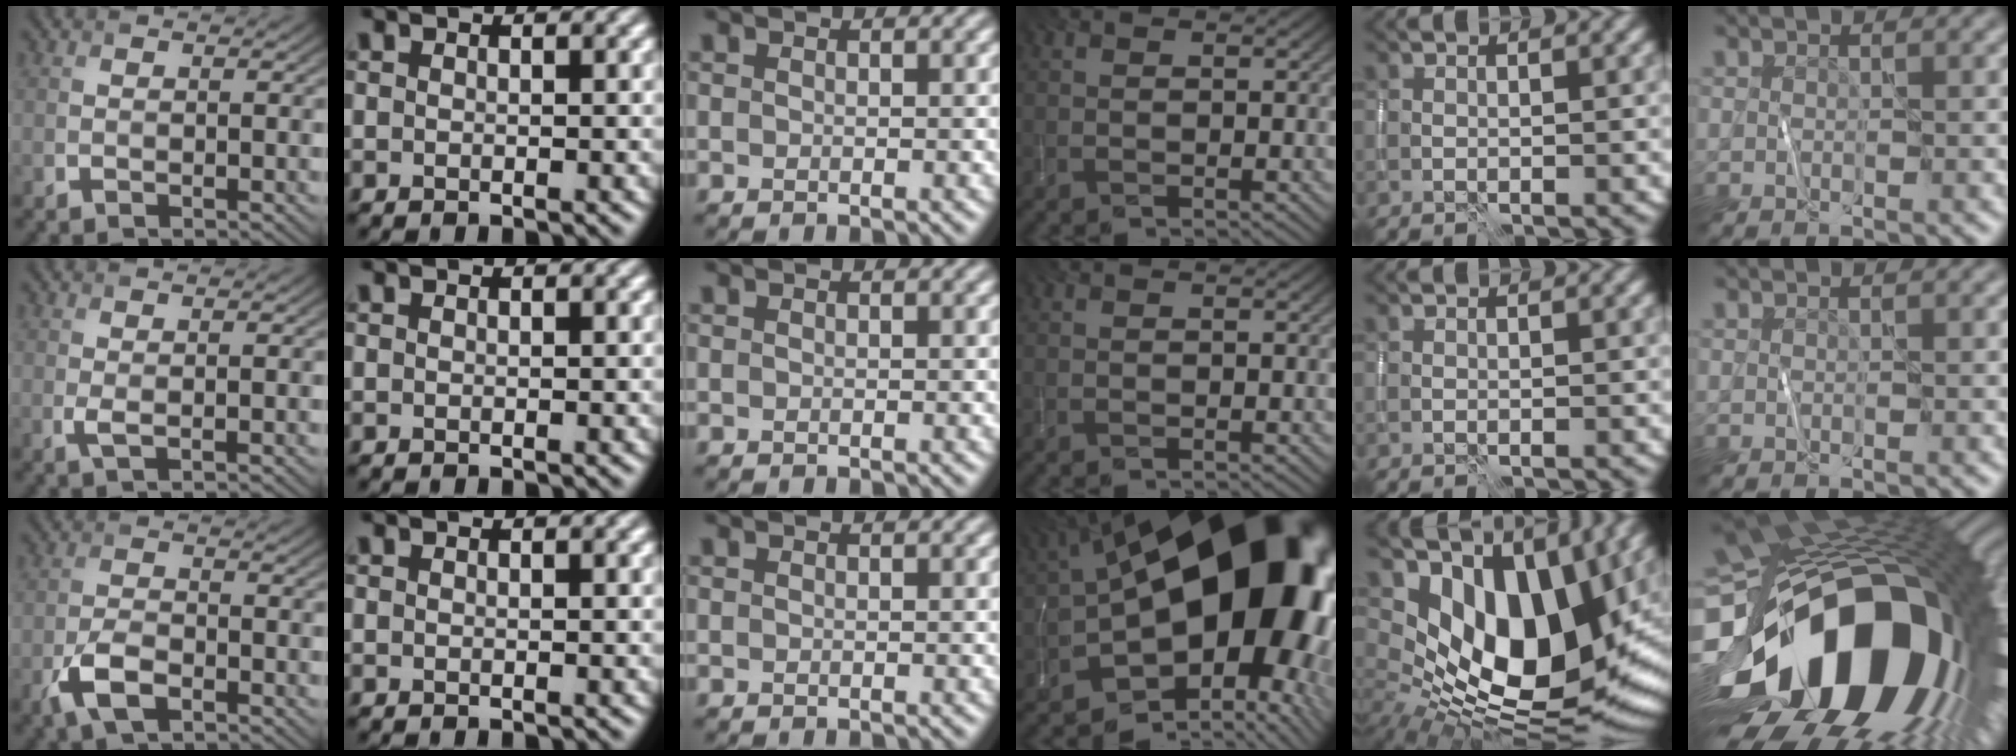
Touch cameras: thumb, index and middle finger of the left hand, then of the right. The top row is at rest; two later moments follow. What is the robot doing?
{"motion": "wipe", "object": "whiteboard"}